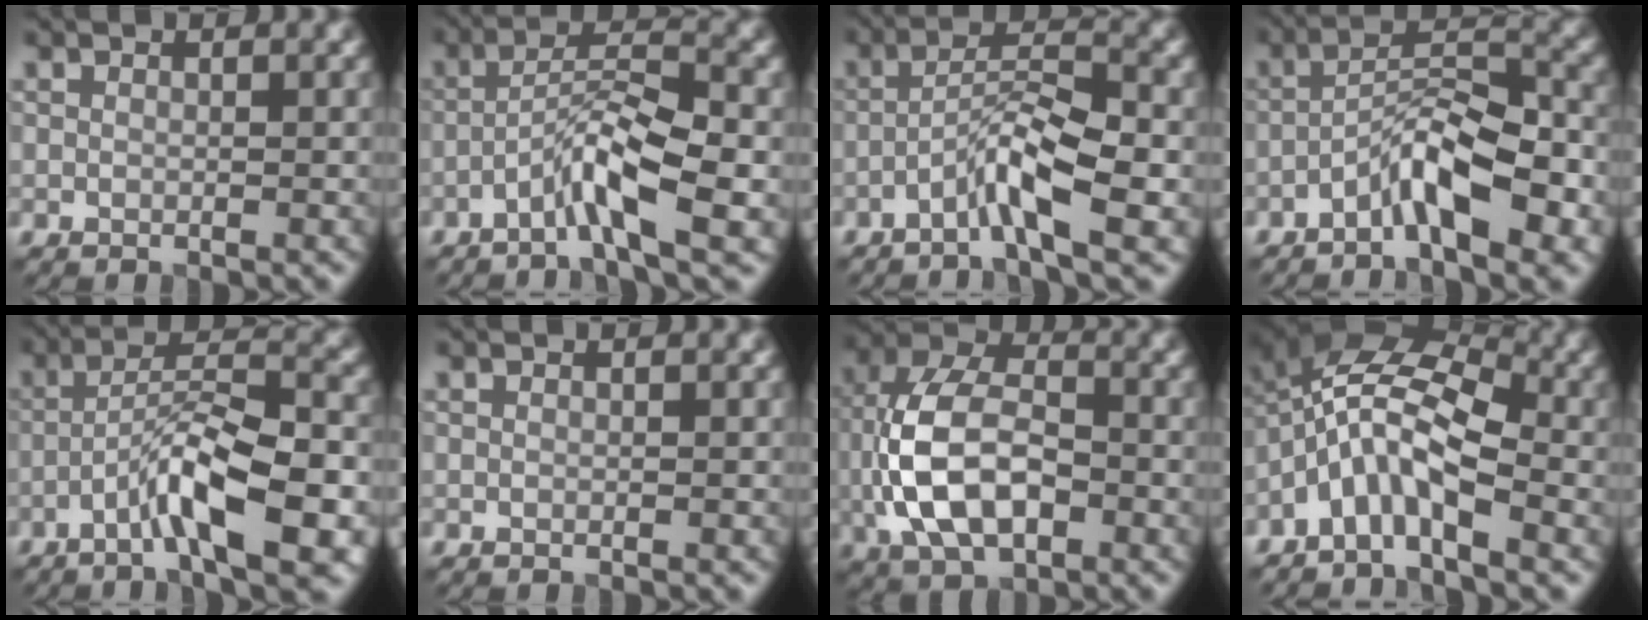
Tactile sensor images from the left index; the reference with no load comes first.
{"total": 5.5, "force": [-2.8, 0.8, 4.7], "torque": [-0.084, 0.016, -0.059]}
{"total": 4.9, "force": [-2.6, 0.7, 4.2], "torque": [-0.075, 0.018, -0.056]}
{"total": 6.3, "force": [-3.4, 1.7, 5.0], "torque": [-0.087, 0.017, -0.064]}
{"total": 7.4, "force": [-3.4, 1.4, 6.5], "torque": [-0.116, 0.019, -0.061]}
{"total": 0.0}
{"total": 9.2, "force": [-1.4, 5.4, 7.4], "torque": [-0.148, 0.014, -0.034]}
{"total": 6.2, "force": [-2.9, 2.5, 5.0], "torque": [-0.095, 0.015, -0.072]}